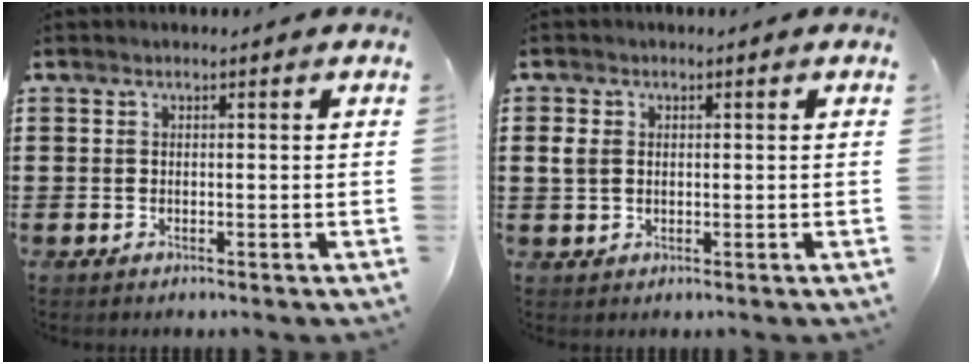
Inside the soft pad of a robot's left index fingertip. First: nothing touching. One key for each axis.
{"total": 1.8, "fx": 0.3, "fy": 1.5, "fz": 1.0, "tx": -0.031, "ty": 0.005, "tz": 0.002}